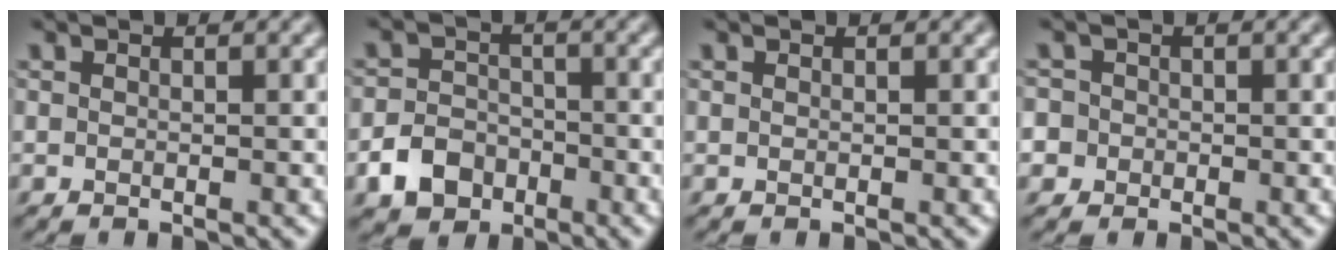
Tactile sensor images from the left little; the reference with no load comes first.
{"total": 4.1, "force": [-2.4, 3.0, 1.5], "torque": [-0.030, 0.000, -0.048]}
{"total": 0.0}
{"total": 4.3, "force": [-0.8, 4.1, 1.1], "torque": [-0.019, 0.018, -0.040]}